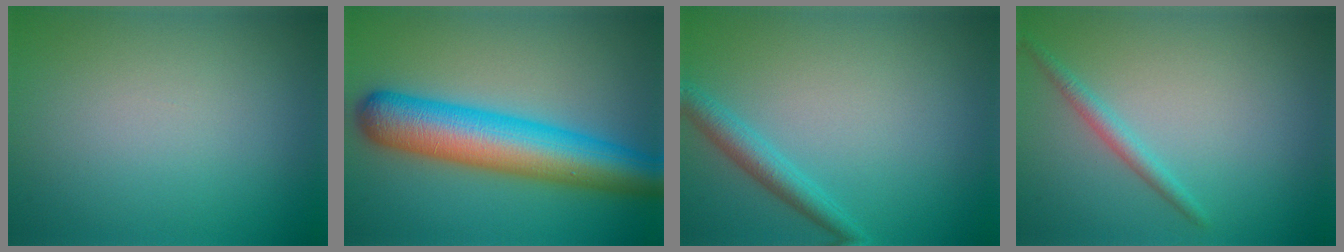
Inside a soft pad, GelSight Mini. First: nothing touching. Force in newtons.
{"total": 9.6, "press": 9.6, "slide": 0.3}
{"total": 2.2, "press": 2.2, "slide": 0.2}
{"total": 1.6, "press": 1.6, "slide": 0.1}